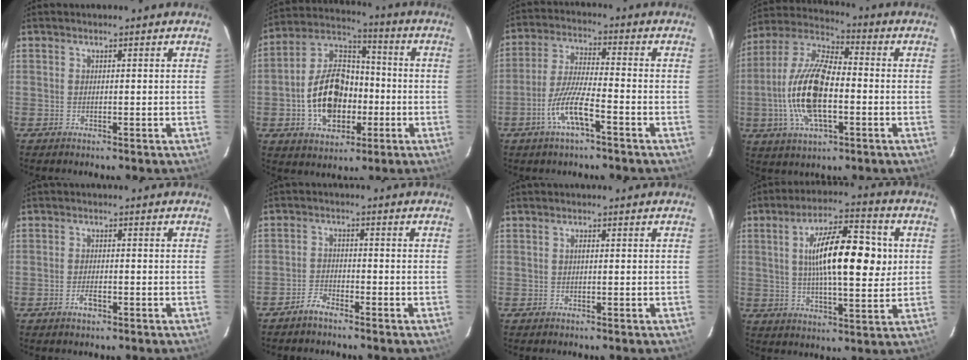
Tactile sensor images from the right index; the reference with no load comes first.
{"total": 15.2, "force": [-3.7, 9.8, 11.0], "torque": [-0.221, 0.025, -0.053]}
{"total": 8.7, "force": [-4.6, 1.3, 7.3], "torque": [-0.153, -0.003, -0.089]}
{"total": 16.6, "force": [-3.0, 7.0, 14.8], "torque": [-0.307, 0.004, -0.061]}
{"total": 2.5, "force": [-1.4, 1.0, 1.8], "torque": [-0.039, 0.000, -0.025]}
{"total": 2.9, "force": [-2.7, 0.8, 0.9], "torque": [-0.031, 0.005, -0.053]}
{"total": 0.6, "force": [0.0, 0.2, 0.6], "torque": [-0.009, 0.004, -0.002]}
{"total": 15.8, "force": [2.5, 5.0, 14.8], "torque": [-0.250, 0.019, 0.039]}